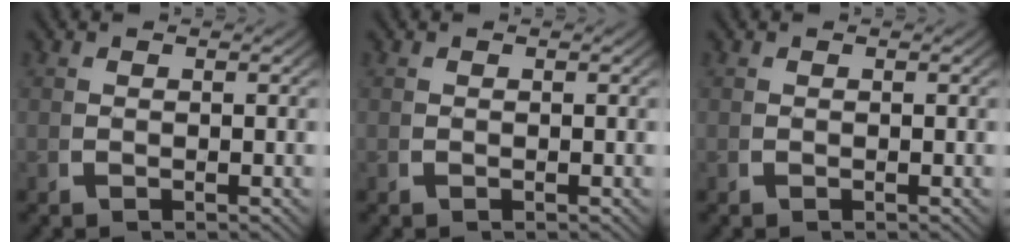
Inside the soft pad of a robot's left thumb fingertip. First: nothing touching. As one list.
[{"total": 0.0}, {"total": 0.0}]